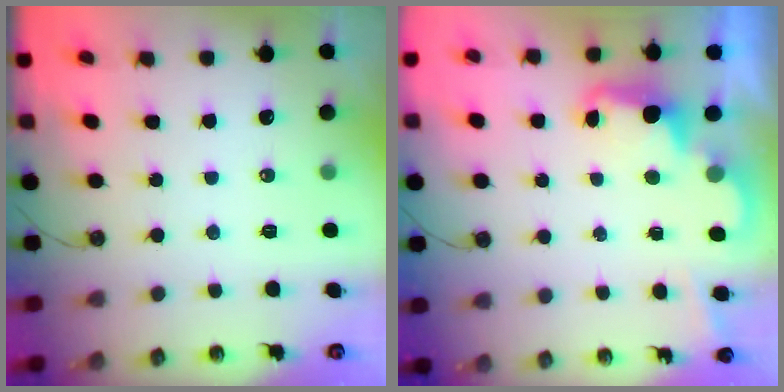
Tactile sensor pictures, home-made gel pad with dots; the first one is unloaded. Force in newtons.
{"total": 2.4, "press": 2.4, "slide": 0.6}